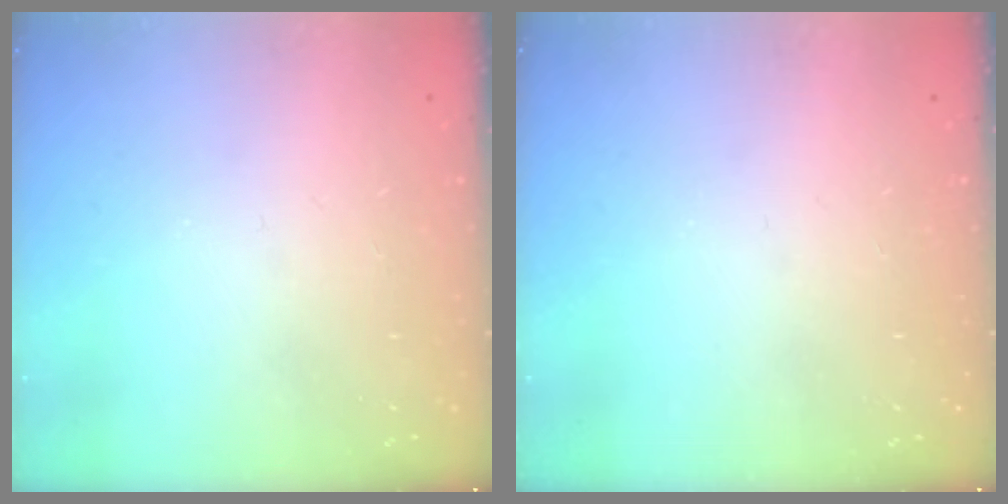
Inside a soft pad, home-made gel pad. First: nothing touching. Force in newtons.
{"total": 0.0}